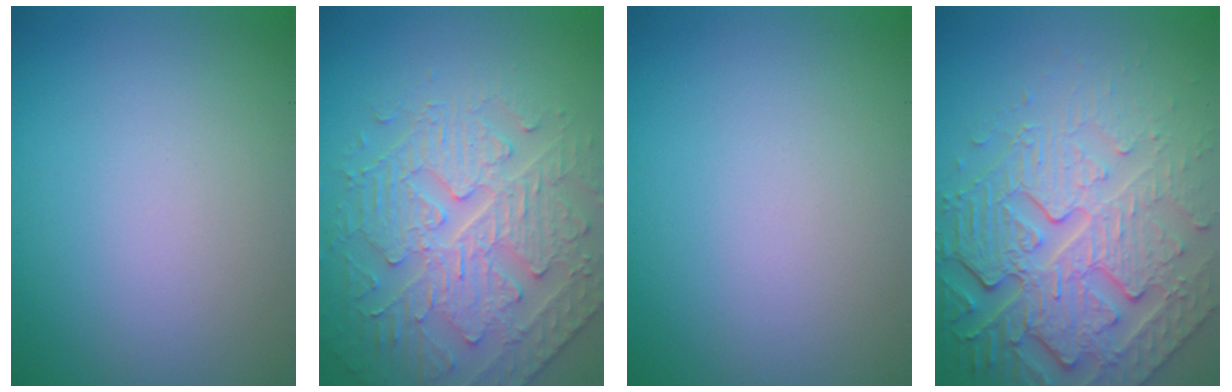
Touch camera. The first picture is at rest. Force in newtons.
{"total": 4.6, "press": 4.6, "slide": 0.1}
{"total": 0.0}
{"total": 8.4, "press": 5.8, "slide": 6.0}